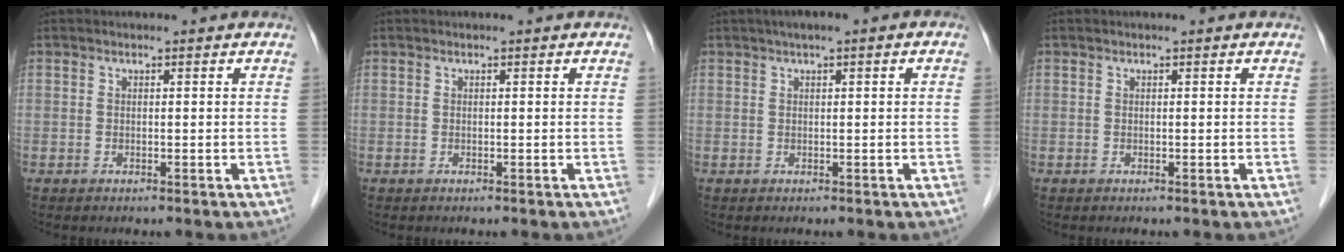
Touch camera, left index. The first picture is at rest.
{"total": 0.0}
{"total": 2.7, "force": [1.2, 0.5, 2.4], "torque": [-0.044, 0.017, 0.018]}
{"total": 0.0}